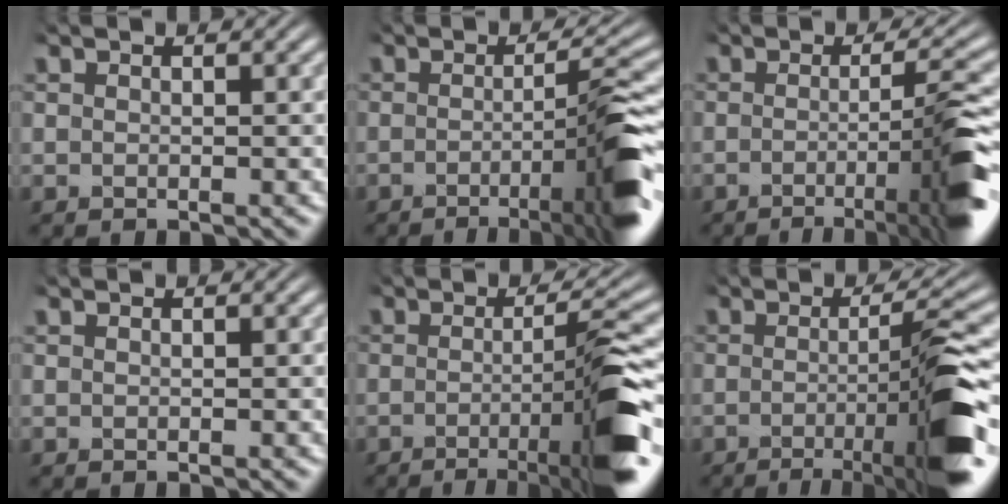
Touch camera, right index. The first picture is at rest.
{"total": 9.4, "force": [-3.3, 1.5, 8.7], "torque": [-0.113, -0.004, -0.051]}
{"total": 9.8, "force": [-3.7, 1.7, 9.0], "torque": [-0.115, -0.007, -0.055]}
{"total": 0.0}
{"total": 10.4, "force": [-3.6, 1.6, 9.7], "torque": [-0.134, -0.007, -0.050]}
{"total": 11.7, "force": [-4.0, 1.9, 10.8], "torque": [-0.150, -0.009, -0.053]}